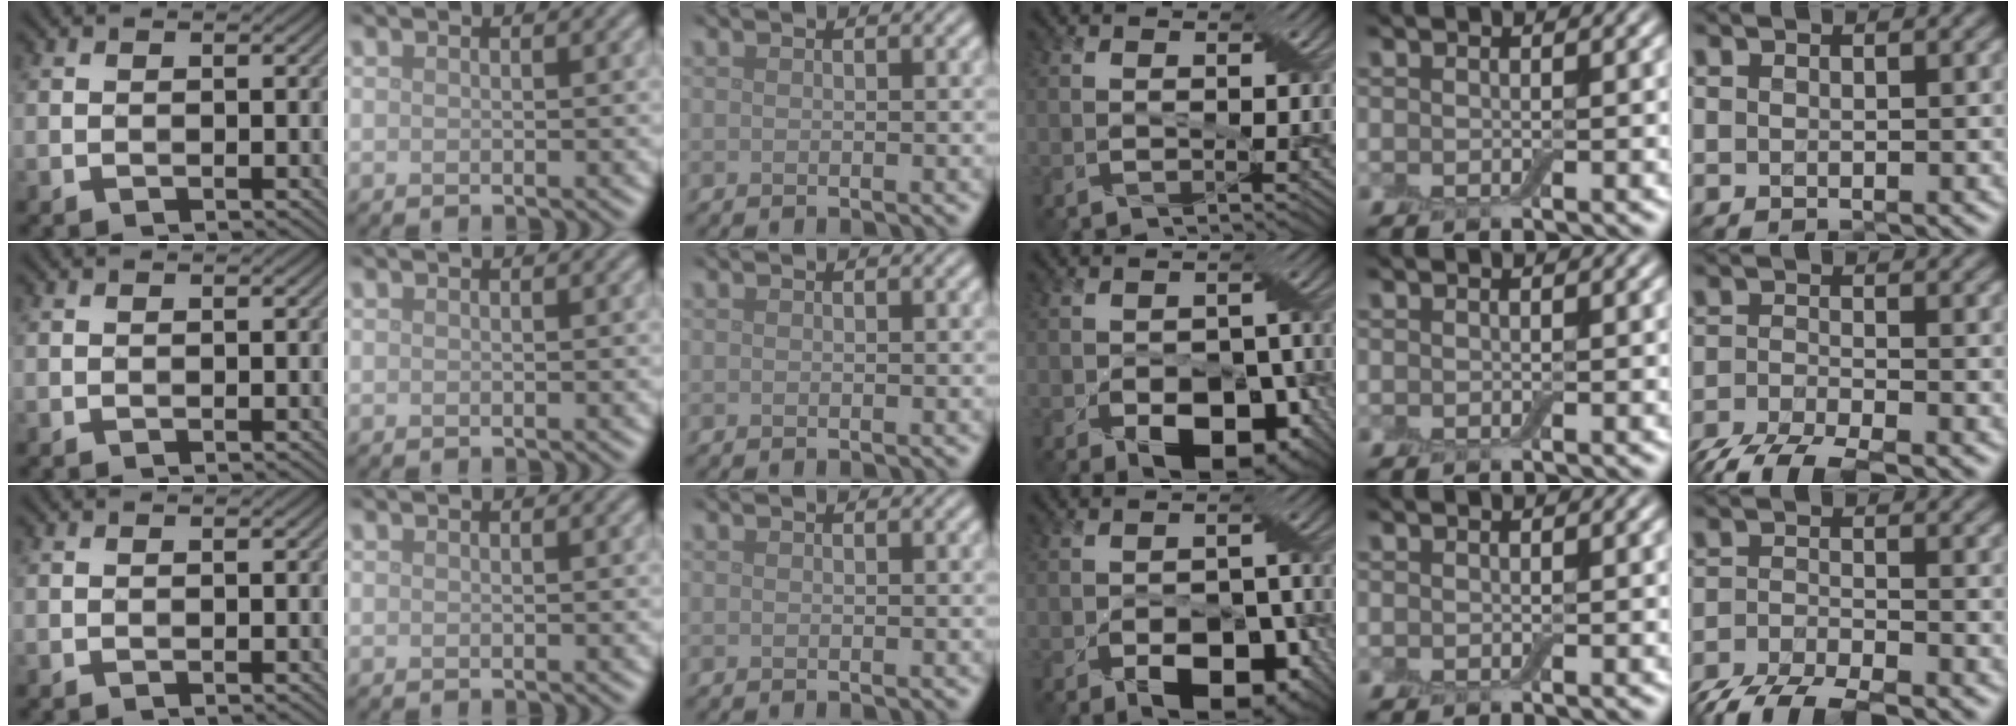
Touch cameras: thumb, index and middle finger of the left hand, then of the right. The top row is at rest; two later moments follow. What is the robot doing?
{"motion": "fold", "object": "bandage"}